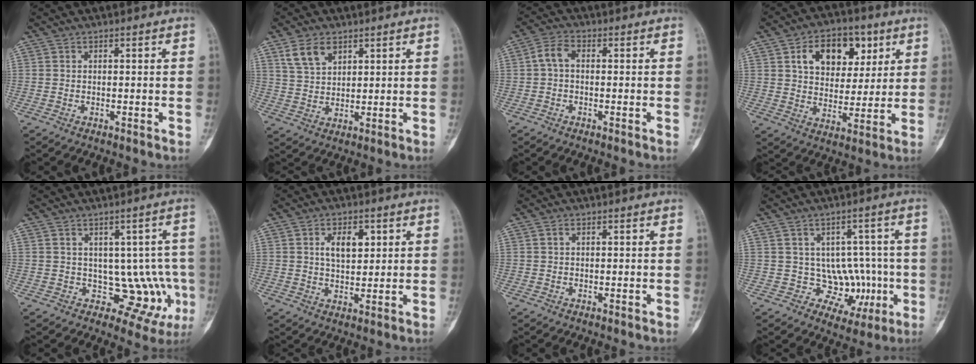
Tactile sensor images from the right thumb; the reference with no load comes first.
{"total": 6.2, "force": [3.6, 3.7, 3.4], "torque": [-0.056, -0.013, 0.076]}
{"total": 3.9, "force": [0.1, 2.4, 3.1], "torque": [-0.058, 0.014, -0.006]}
{"total": 14.3, "force": [5.7, 9.6, 8.8], "torque": [-0.092, -0.009, 0.093]}
{"total": 8.9, "force": [-0.3, 6.7, 5.9], "torque": [-0.023, 0.000, 0.014]}
{"total": 5.9, "force": [2.0, 3.4, 4.4], "torque": [-0.061, -0.010, 0.036]}
{"total": 0.6, "force": [0.3, 0.3, 0.4], "torque": [-0.011, 0.004, 0.006]}
{"total": 9.1, "force": [-0.7, 8.0, 4.3], "torque": [0.000, 0.015, 0.006]}